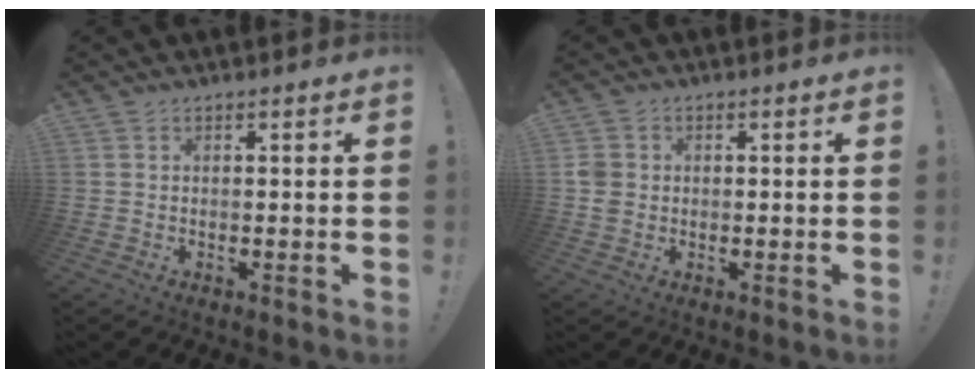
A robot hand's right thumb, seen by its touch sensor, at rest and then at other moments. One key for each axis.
{"total": 4.2, "fx": 0.3, "fy": 3.7, "fz": 1.9, "tx": -0.045, "ty": 0.003, "tz": 0.005}